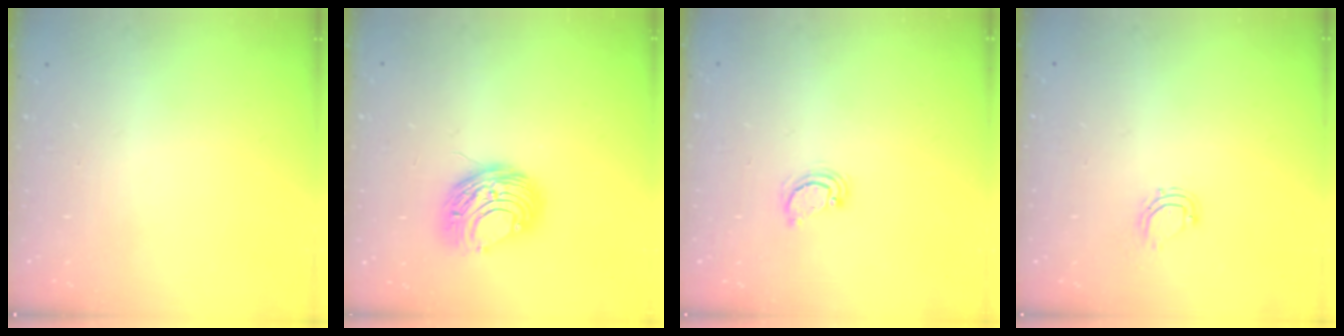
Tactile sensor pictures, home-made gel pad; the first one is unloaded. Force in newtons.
{"total": 9.0, "press": 9.0, "slide": 0.5}
{"total": 3.0, "press": 3.0, "slide": 0.2}
{"total": 4.7, "press": 4.6, "slide": 0.6}